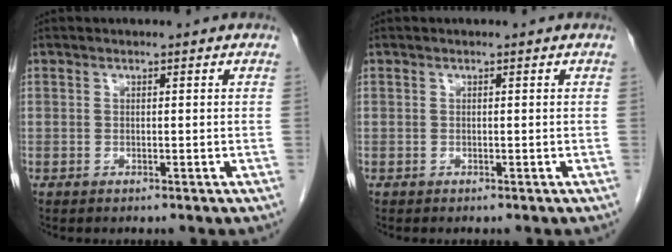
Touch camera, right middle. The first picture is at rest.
{"total": 0.0}